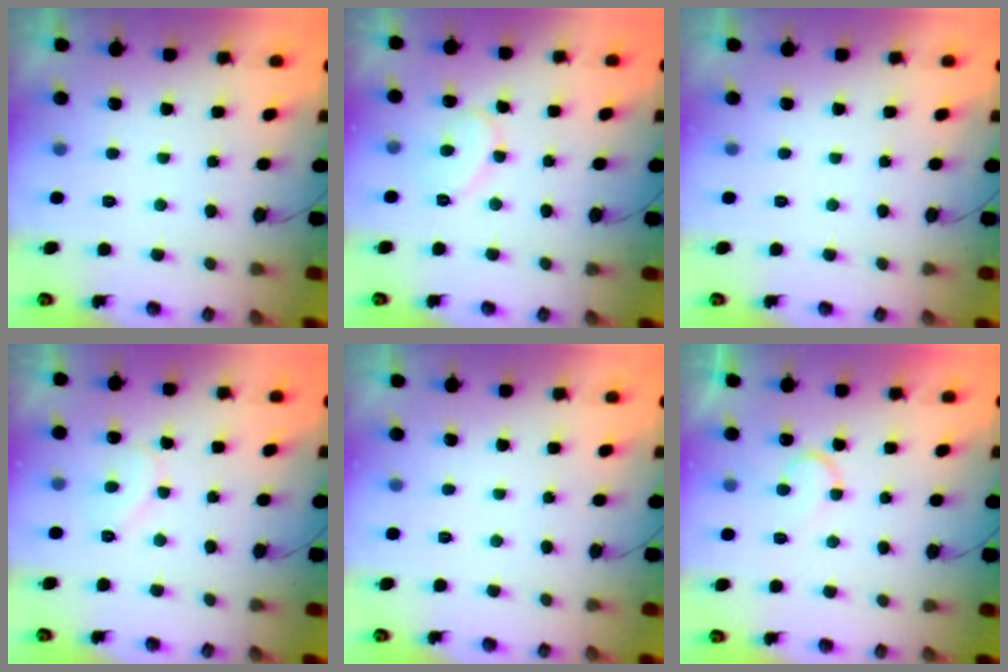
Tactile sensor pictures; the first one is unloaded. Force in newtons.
{"total": 8.2, "press": 8.2, "slide": 0.4}
{"total": 0.0}
{"total": 6.3, "press": 6.3, "slide": 0.5}
{"total": 0.0}
{"total": 7.6, "press": 7.5, "slide": 0.8}